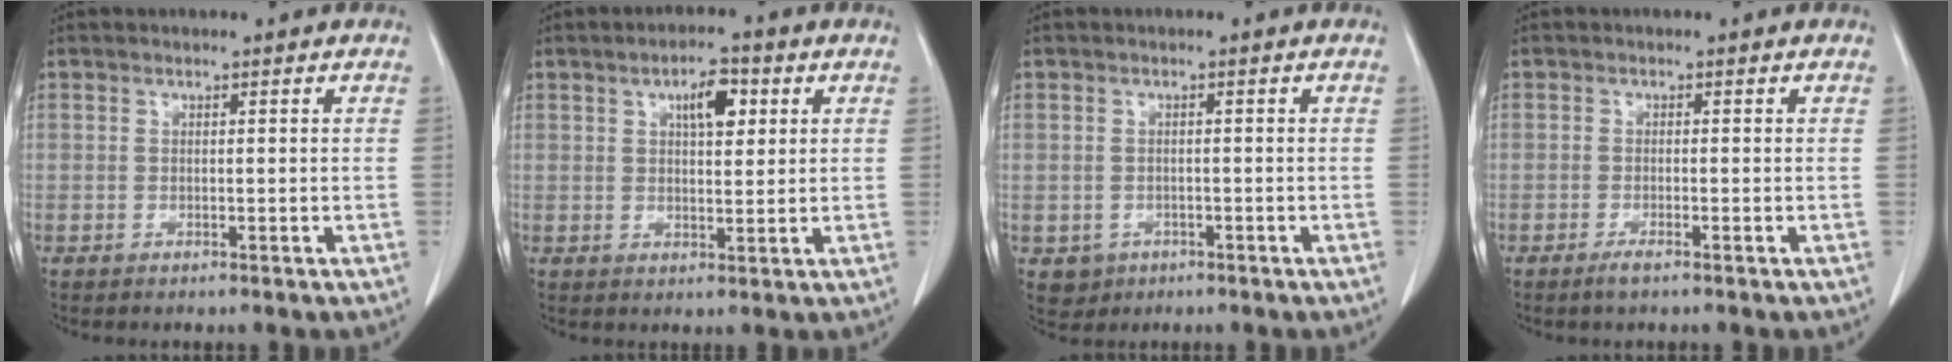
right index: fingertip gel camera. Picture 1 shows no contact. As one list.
[{"total": 5.3, "force": [2.1, 2.0, 4.5], "torque": [-0.074, 0.007, 0.035]}, {"total": 2.8, "force": [-1.1, 2.6, 0.4], "torque": [0.000, 0.007, -0.009]}, {"total": 1.5, "force": [-1.1, 0.0, 1.1], "torque": [-0.022, -0.003, -0.021]}]